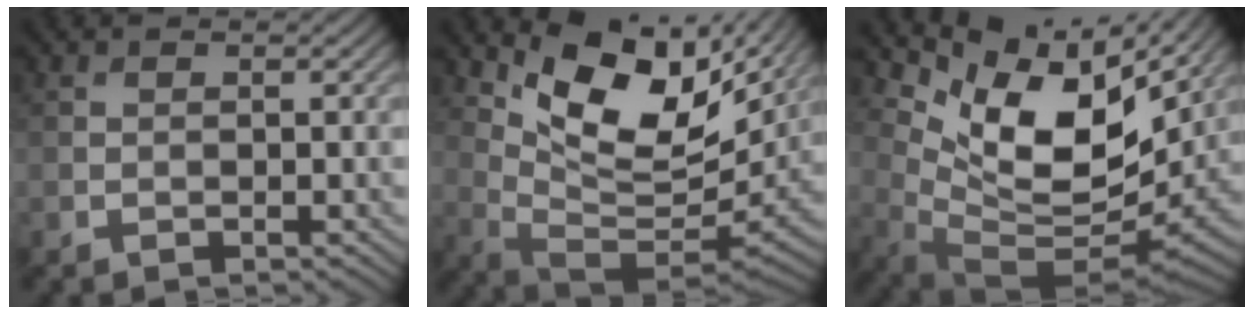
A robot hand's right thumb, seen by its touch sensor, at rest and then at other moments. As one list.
[{"total": 13.1, "force": [7.4, 5.5, 9.2], "torque": [-0.188, -0.001, 0.148]}, {"total": 12.3, "force": [6.1, 5.9, 8.9], "torque": [-0.175, -0.010, 0.121]}]